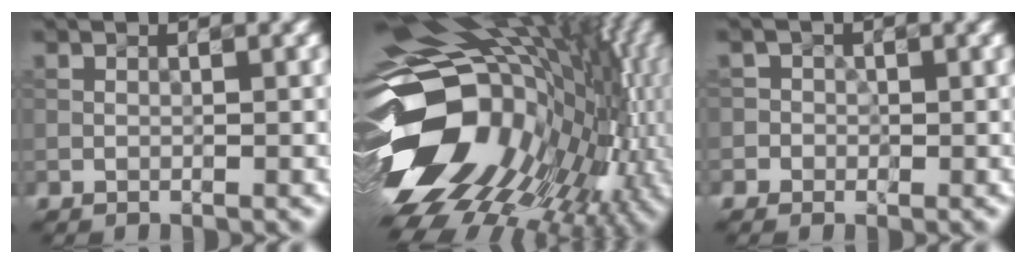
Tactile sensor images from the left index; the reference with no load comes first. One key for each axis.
{"total": 17.4, "fx": -1.3, "fy": 12.0, "fz": 12.6, "tx": -0.217, "ty": -0.003, "tz": -0.024}
{"total": 1.9, "fx": -0.3, "fy": 1.9, "fz": 0.2, "tx": 0.016, "ty": 0.010, "tz": -0.020}